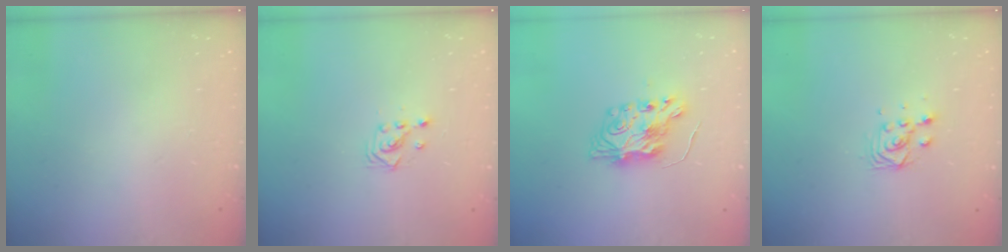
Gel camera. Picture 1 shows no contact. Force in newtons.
{"total": 2.9, "press": 2.9, "slide": 0.3}
{"total": 9.1, "press": 9.0, "slide": 0.8}
{"total": 5.0, "press": 5.0, "slide": 0.3}